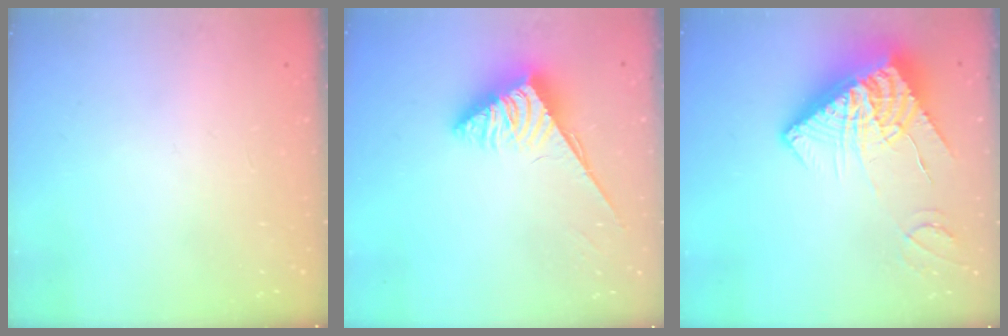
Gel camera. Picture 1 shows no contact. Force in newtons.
{"total": 3.8, "press": 3.7, "slide": 0.6}
{"total": 16.3, "press": 16.2, "slide": 1.8}